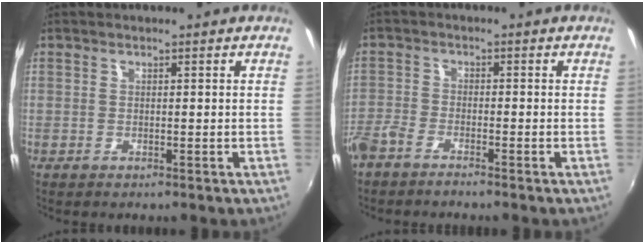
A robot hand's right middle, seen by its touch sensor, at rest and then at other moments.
{"total": 4.3, "force": [-3.6, 1.2, 2.1], "torque": [-0.060, -0.008, -0.076]}